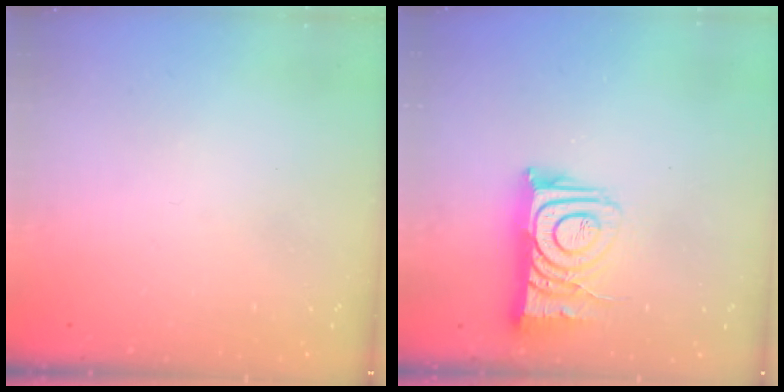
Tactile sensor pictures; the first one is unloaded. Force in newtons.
{"total": 10.9, "press": 10.9, "slide": 1.1}